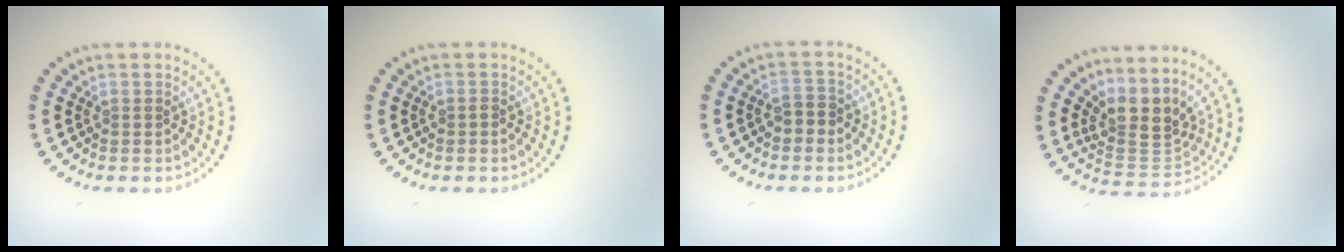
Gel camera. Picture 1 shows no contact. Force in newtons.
{"total": 0.7, "press": 0.7, "slide": 0.1}
{"total": 1.9, "press": 1.8, "slide": 0.6}
{"total": 3.9, "press": 2.8, "slide": 2.7}